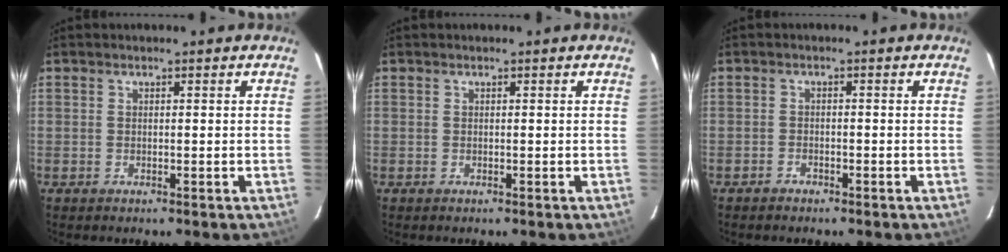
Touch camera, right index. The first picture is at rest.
{"total": 0.0}
{"total": 1.5, "force": [-1.3, 0.7, 0.0], "torque": [-0.007, 0.005, -0.024]}